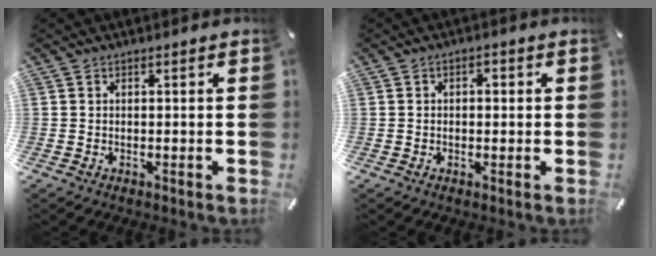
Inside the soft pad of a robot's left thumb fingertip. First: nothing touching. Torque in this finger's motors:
{"motor_torque": [0.02, -0.22, 0.11, 0.17, -0.02]}